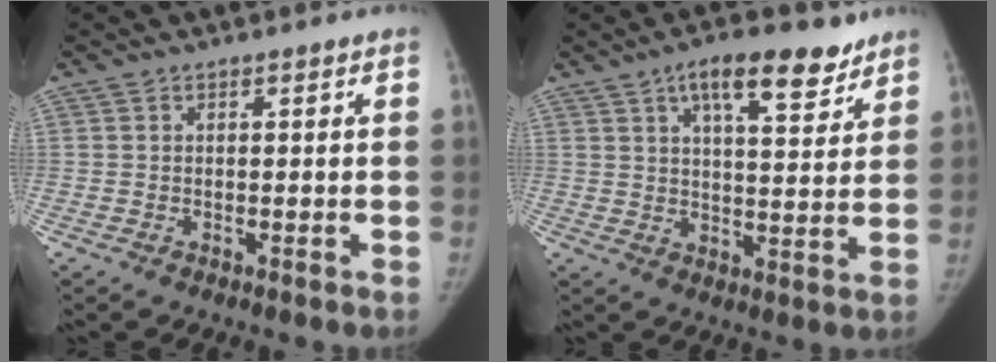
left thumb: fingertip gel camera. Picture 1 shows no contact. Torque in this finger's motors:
{"motor_torque": [0.13, 0.21, 1.12, -0.44, 0.04]}